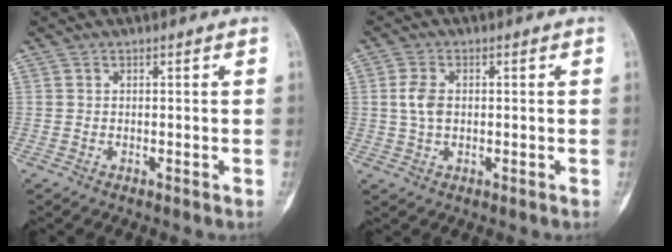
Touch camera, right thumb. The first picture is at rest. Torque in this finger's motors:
{"motor_torque": [-0.02, 0.03, 0.26, -0.13, 0.12]}